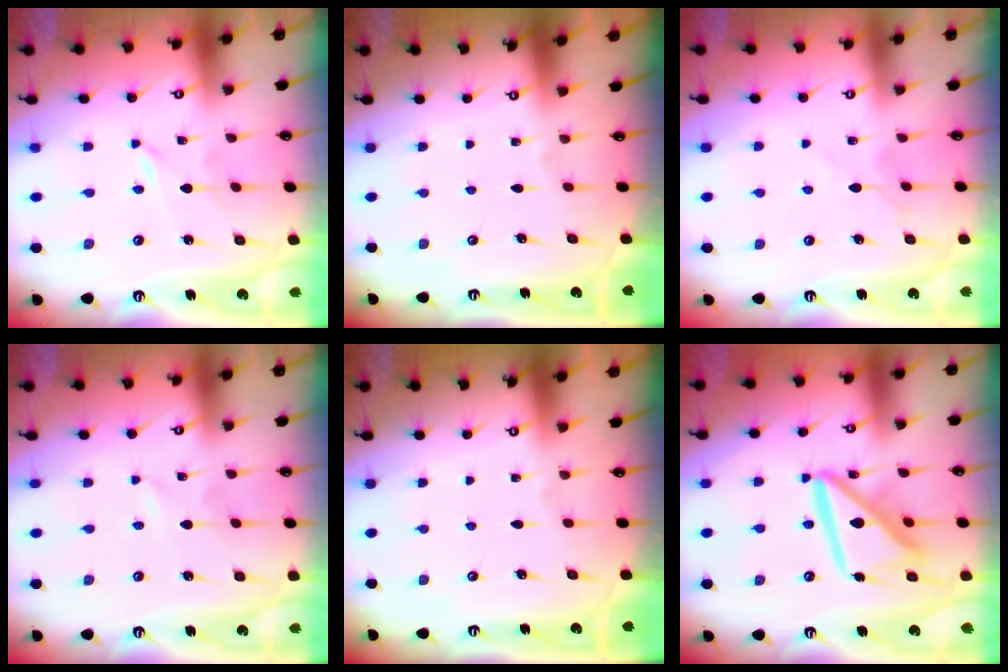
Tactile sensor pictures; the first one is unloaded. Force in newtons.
{"total": 0.0}
{"total": 4.4, "press": 4.3, "slide": 0.5}
{"total": 0.6, "press": 0.6, "slide": 0.1}
{"total": 0.0}
{"total": 14.6, "press": 14.5, "slide": 1.7}